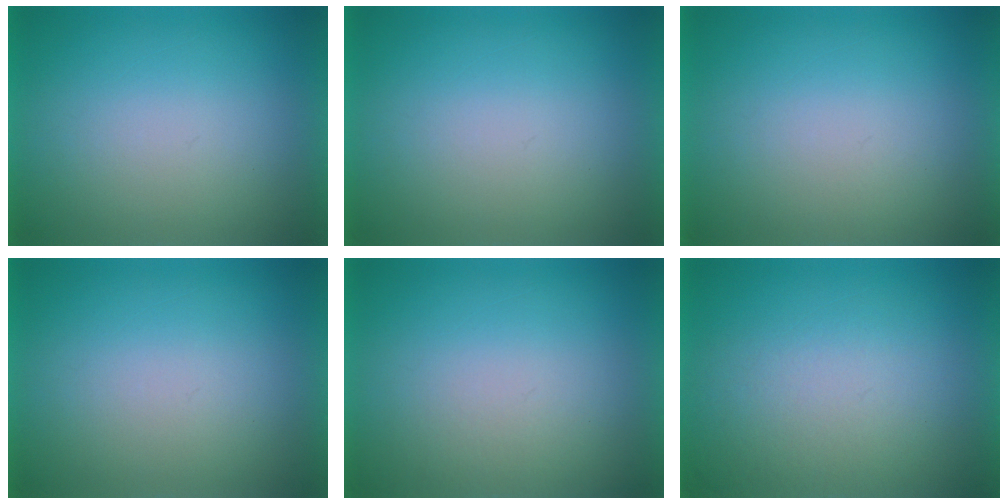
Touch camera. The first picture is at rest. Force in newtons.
{"total": 0.0}
{"total": 1.0}
{"total": 1.1}
{"total": 2.0}
{"total": 4.3}